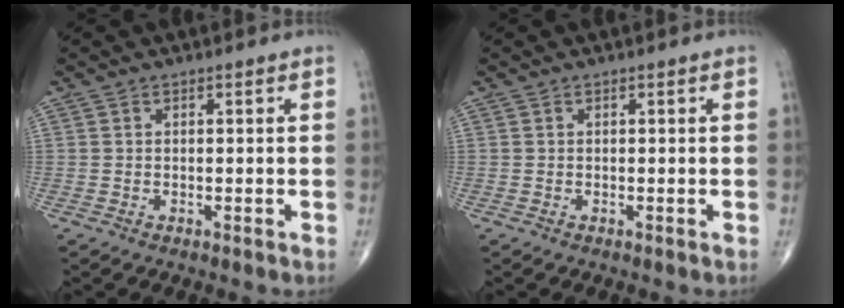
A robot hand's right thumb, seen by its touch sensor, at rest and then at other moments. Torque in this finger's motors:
{"motor_torque": [-0.16, 0.16, -0.05, 0.05, 0.00]}